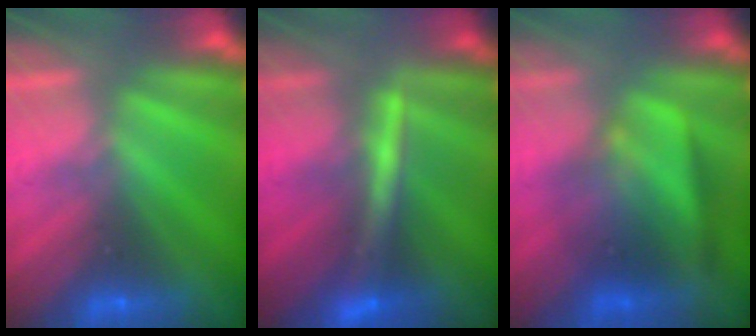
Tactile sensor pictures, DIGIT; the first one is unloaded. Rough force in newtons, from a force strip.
{"total": 2.4}
{"total": 3.5}